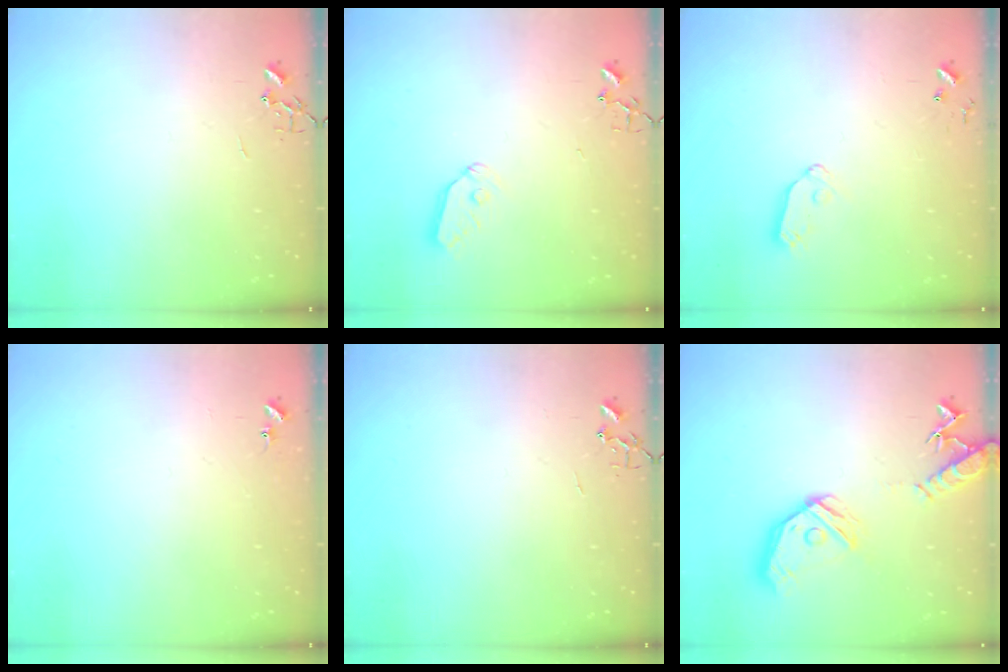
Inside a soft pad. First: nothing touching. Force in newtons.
{"total": 7.4, "press": 7.4, "slide": 0.5}
{"total": 6.8, "press": 6.8, "slide": 0.4}
{"total": 6.8, "press": 6.7, "slide": 0.5}
{"total": 0.0}
{"total": 17.1, "press": 16.9, "slide": 2.2}